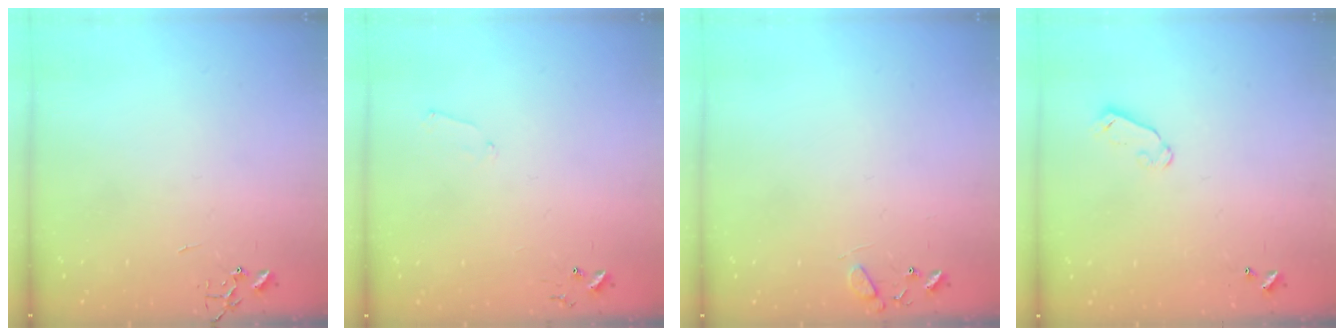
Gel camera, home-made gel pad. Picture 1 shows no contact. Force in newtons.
{"total": 5.1, "press": 5.0, "slide": 0.6}
{"total": 9.0, "press": 9.0, "slide": 0.6}
{"total": 4.1, "press": 4.0, "slide": 0.4}